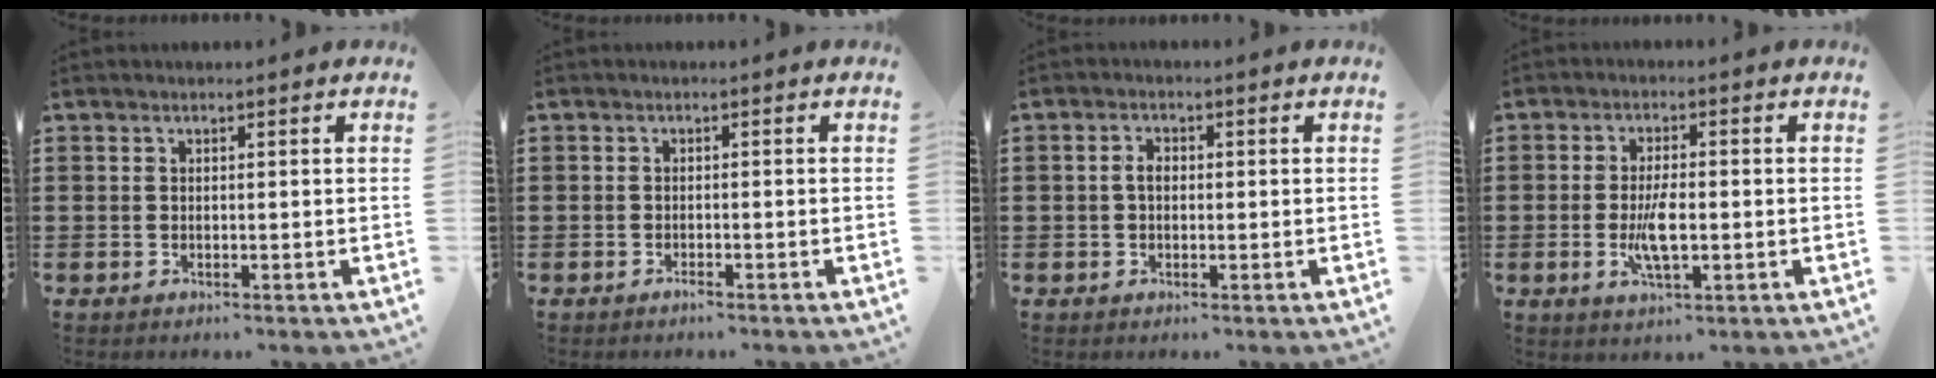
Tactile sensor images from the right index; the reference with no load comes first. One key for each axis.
{"total": 0.8, "fx": -0.8, "fy": 0.2, "fz": 0.2, "tx": -0.007, "ty": -0.003, "tz": -0.015}
{"total": 2.1, "fx": -0.1, "fy": 1.3, "fz": 1.7, "tx": -0.033, "ty": 0.006, "tz": -0.002}
{"total": 5.5, "fx": -0.9, "fy": 1.9, "fz": 5.1, "tx": -0.107, "ty": -0.004, "tz": -0.021}